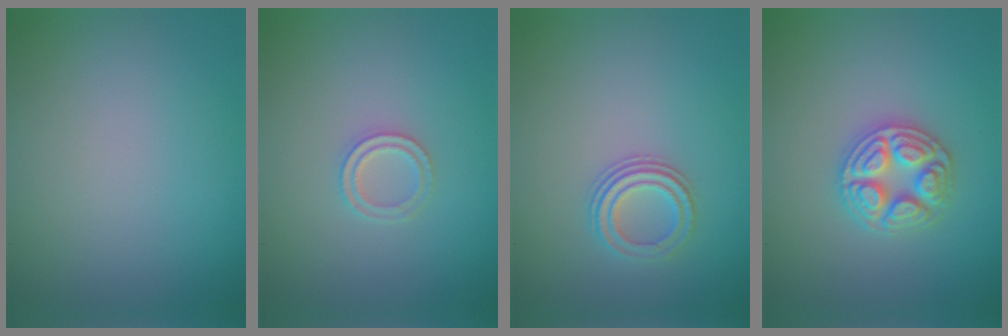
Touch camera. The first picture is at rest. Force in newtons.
{"total": 1.7, "press": 1.6, "slide": 0.4}
{"total": 2.6, "press": 2.3, "slide": 1.2}
{"total": 4.6, "press": 4.6, "slide": 0.5}